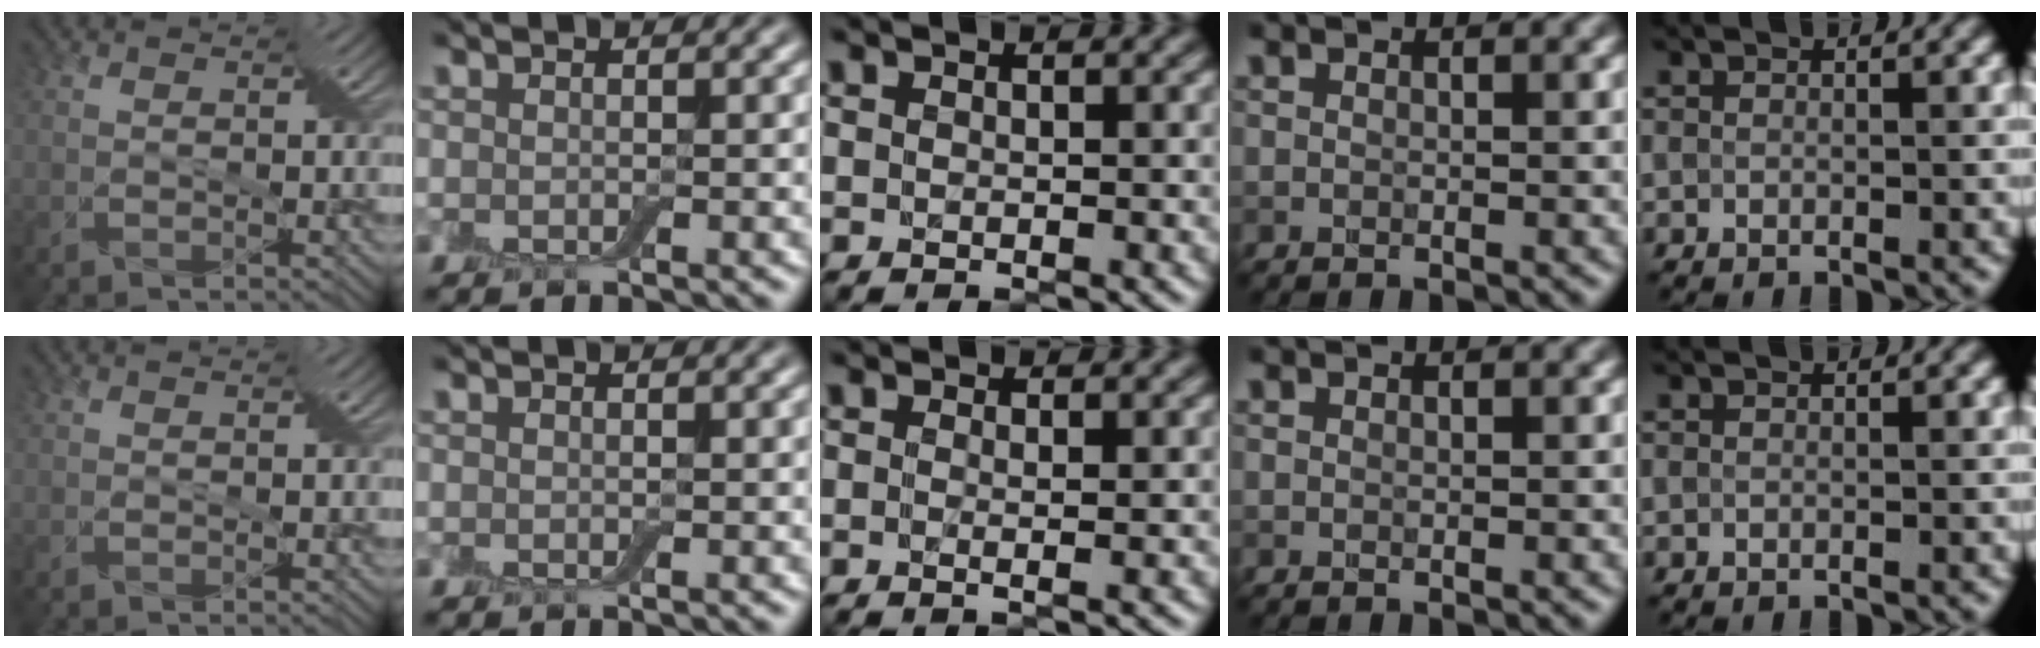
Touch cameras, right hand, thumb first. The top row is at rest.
{"middle": {"total": 0.6, "force": [-0.1, 0.0, 0.6], "torque": [-0.014, -0.003, -0.004]}}